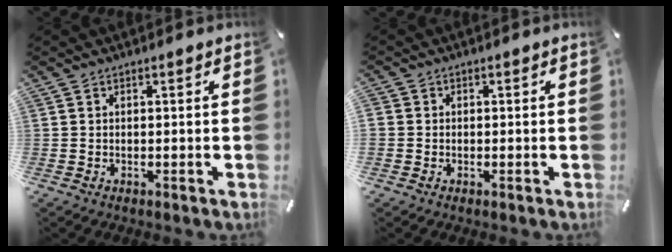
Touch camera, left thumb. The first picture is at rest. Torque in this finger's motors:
{"motor_torque": [-0.09, 0.13, -0.42, 0.64, 0.00]}